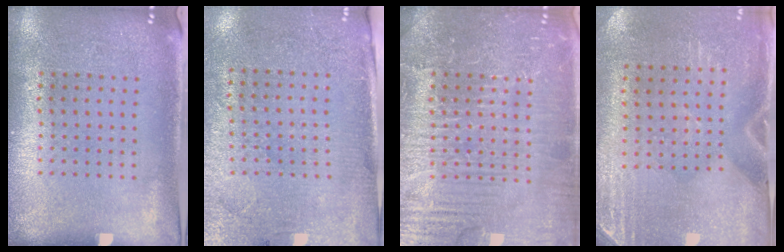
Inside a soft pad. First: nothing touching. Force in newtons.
{"total": 2.8, "press": 2.6, "slide": 1.2}
{"total": 5.7, "press": 5.6, "slide": 0.7}
{"total": 3.0, "press": 2.6, "slide": 1.5}